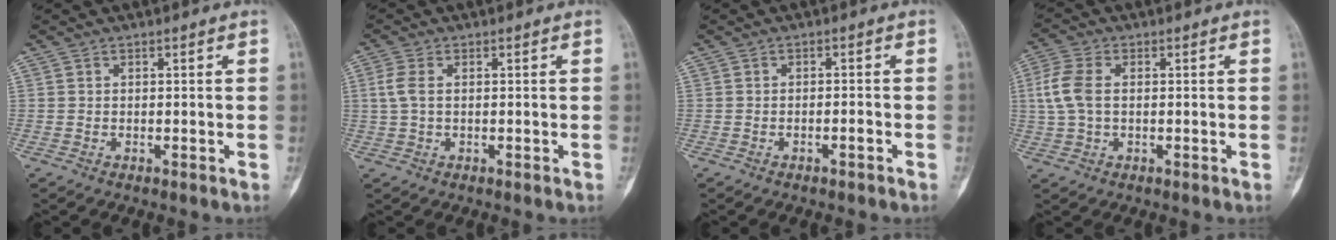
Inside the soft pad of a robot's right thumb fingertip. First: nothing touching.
{"total": 3.3, "force": [0.4, 1.9, 2.7], "torque": [-0.075, 0.008, 0.006]}
{"total": 1.3, "force": [-0.8, 0.3, 1.0], "torque": [-0.017, 0.011, -0.011]}
{"total": 6.6, "force": [0.5, 4.0, 5.2], "torque": [-0.131, 0.013, 0.006]}